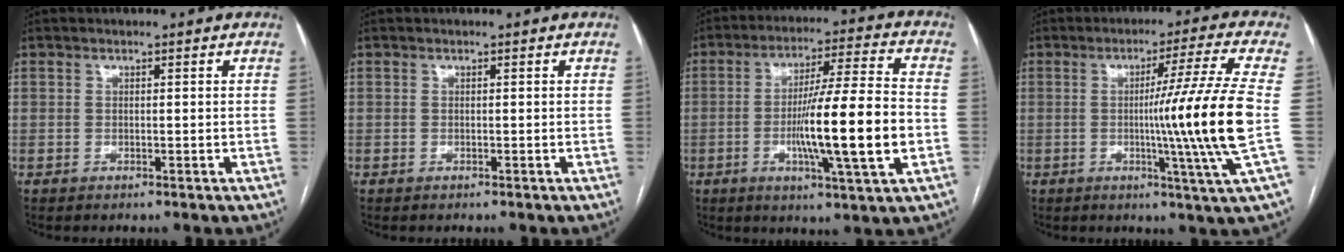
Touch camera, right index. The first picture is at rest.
{"total": 0.0}
{"total": 15.8, "force": [-3.1, 0.0, 15.5], "torque": [-0.256, -0.007, -0.056]}
{"total": 14.0, "force": [-1.5, -4.0, 13.3], "torque": [-0.205, -0.025, -0.024]}